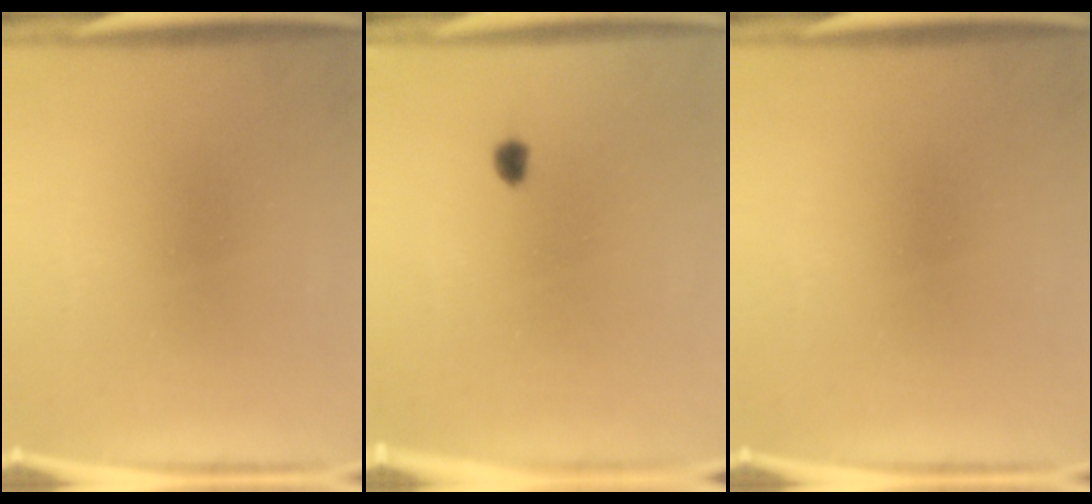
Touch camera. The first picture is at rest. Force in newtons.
{"total": 1.7}
{"total": 0.0}